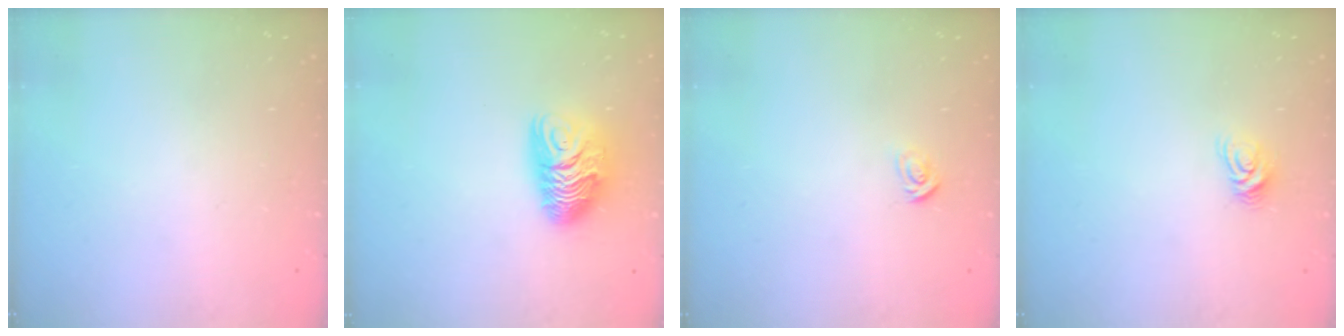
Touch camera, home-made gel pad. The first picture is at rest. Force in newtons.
{"total": 10.7, "press": 10.7, "slide": 0.9}
{"total": 3.2, "press": 3.2, "slide": 0.3}
{"total": 5.8, "press": 5.8, "slide": 0.3}